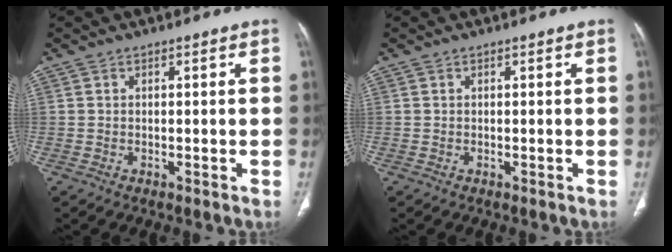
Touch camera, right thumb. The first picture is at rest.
{"total": 0.0}